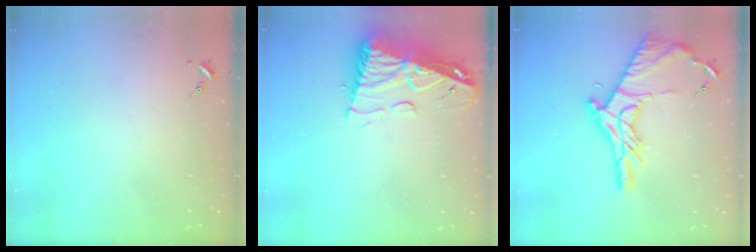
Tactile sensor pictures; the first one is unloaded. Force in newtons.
{"total": 13.7, "press": 13.6, "slide": 1.5}
{"total": 19.9, "press": 19.8, "slide": 1.4}